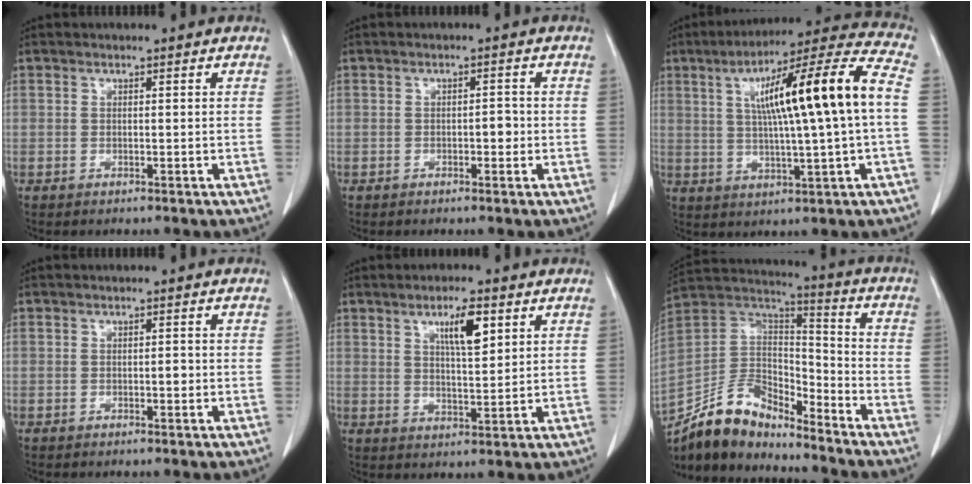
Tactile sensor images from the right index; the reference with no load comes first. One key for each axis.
{"total": 1.8, "fx": -0.4, "fy": 0.8, "fz": 1.6, "tx": -0.019, "ty": 0.004, "tz": -0.006}
{"total": 18.3, "fx": 2.4, "fy": 0.3, "fz": 18.2, "tx": -0.284, "ty": 0.028, "tz": 0.032}
{"total": 1.0, "fx": -0.2, "fy": 0.3, "fz": 0.9, "tx": -0.013, "ty": 0.002, "tz": -0.004}
{"total": 6.3, "fx": 3.0, "fy": 1.2, "fz": 5.4, "tx": -0.093, "ty": -0.002, "tz": 0.051}
{"total": 14.7, "fx": -13.2, "fy": 4.7, "fz": 4.5, "tx": -0.078, "ty": 0.045, "tz": -0.246}